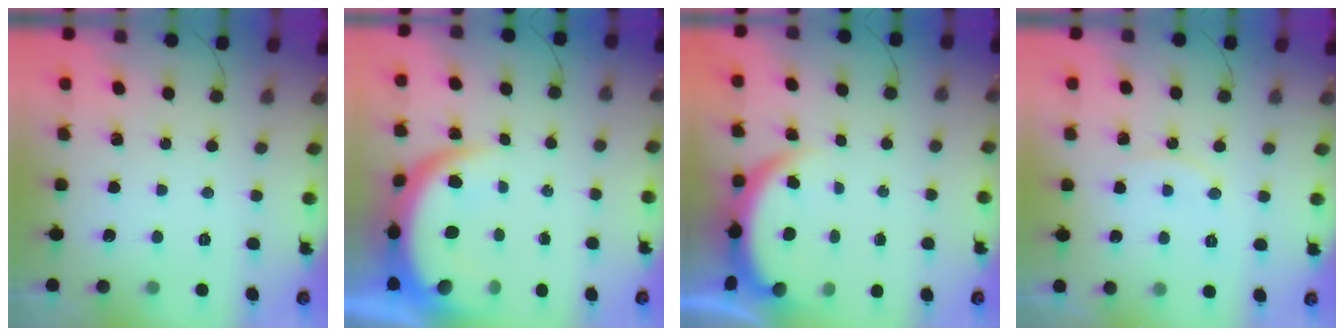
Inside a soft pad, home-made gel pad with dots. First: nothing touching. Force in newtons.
{"total": 9.1, "press": 9.1, "slide": 0.7}
{"total": 3.9, "press": 3.9, "slide": 0.2}
{"total": 6.5, "press": 6.5, "slide": 0.7}